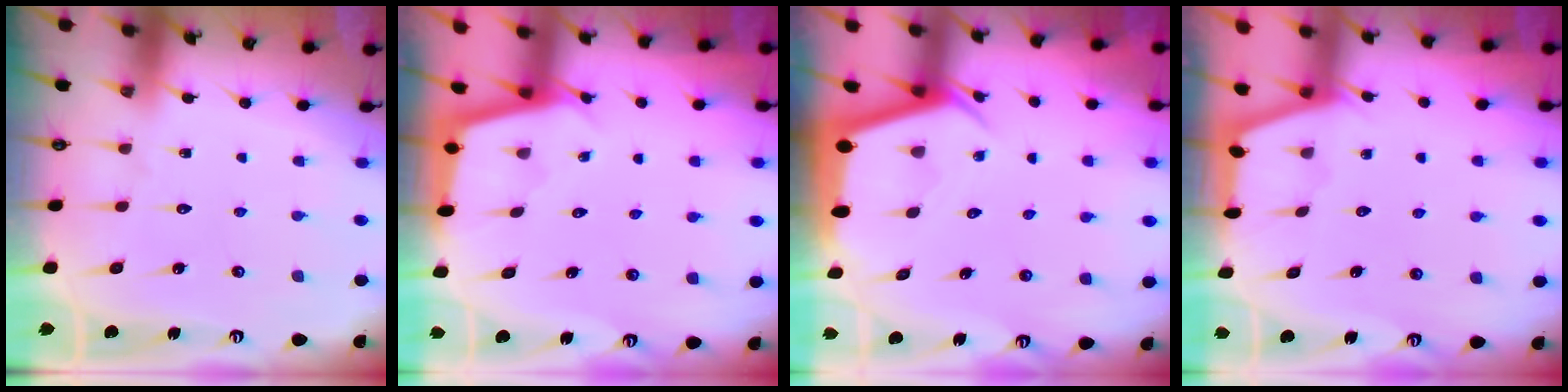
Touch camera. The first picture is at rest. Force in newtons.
{"total": 2.1, "press": 2.1, "slide": 0.2}
{"total": 2.8, "press": 2.8, "slide": 0.2}
{"total": 1.7, "press": 1.7, "slide": 0.4}